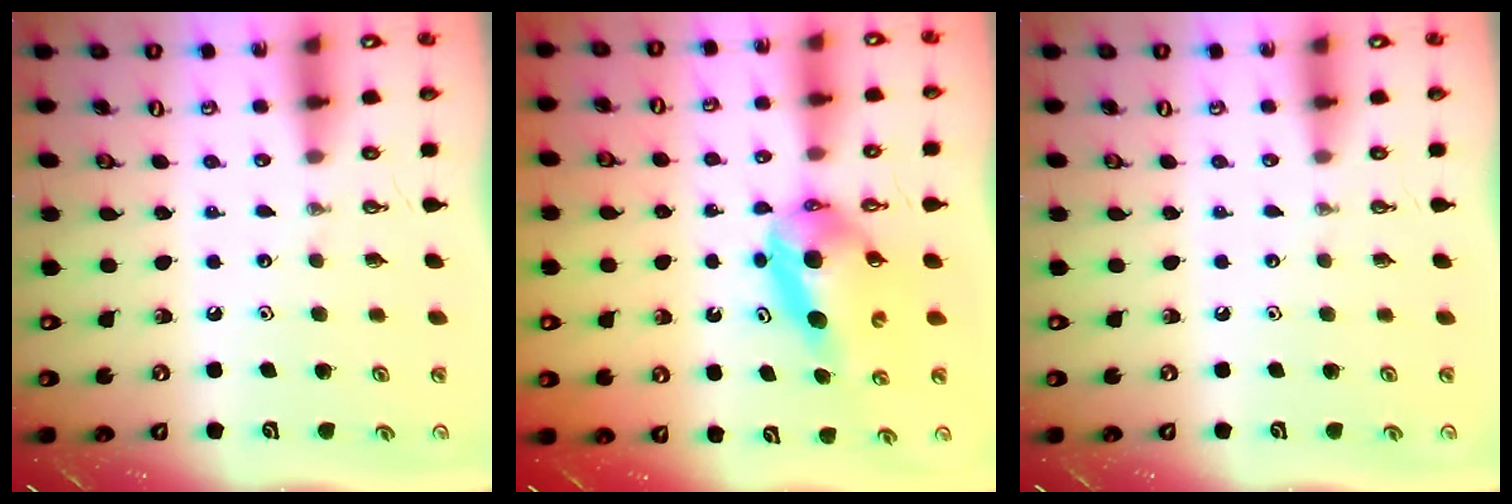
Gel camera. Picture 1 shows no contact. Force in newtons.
{"total": 6.9, "press": 6.9, "slide": 0.6}
{"total": 0.0}